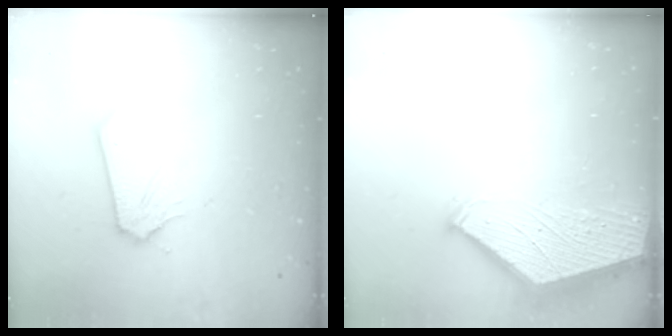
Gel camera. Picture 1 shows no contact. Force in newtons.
{"total": 3.1, "press": 3.0, "slide": 0.5}